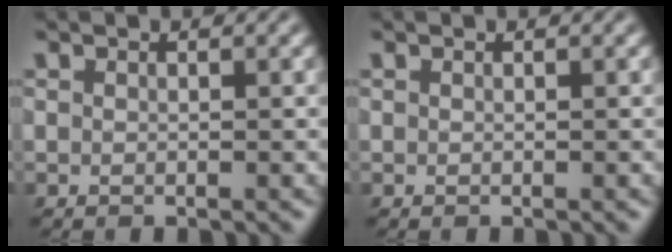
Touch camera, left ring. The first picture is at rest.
{"total": 0.0}